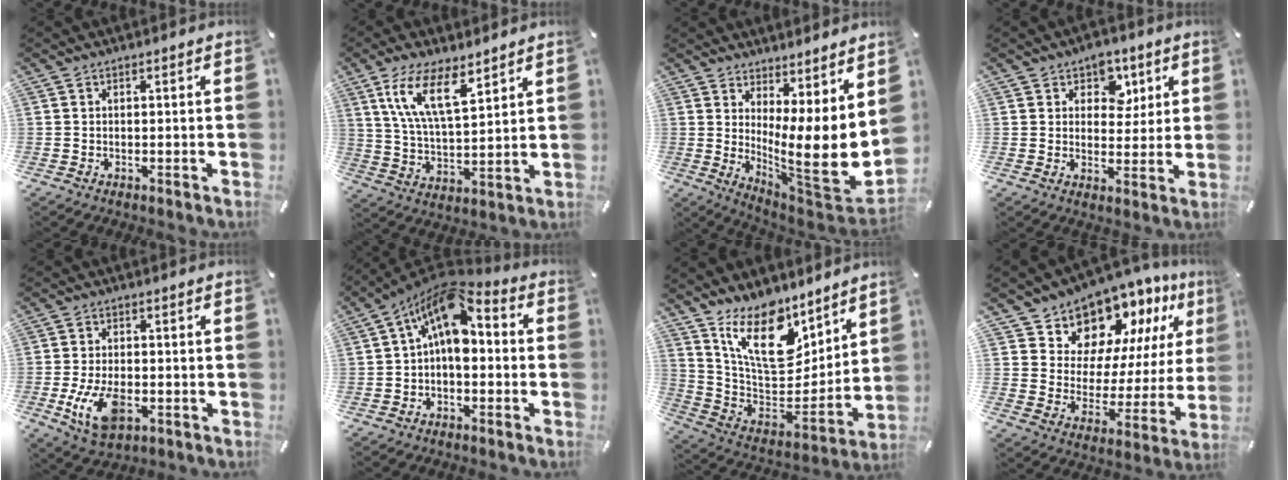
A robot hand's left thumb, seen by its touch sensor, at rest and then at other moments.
{"total": 12.2, "force": [7.8, 4.5, 8.2], "torque": [-0.193, -0.023, 0.143]}
{"total": 13.7, "force": [1.2, 1.9, 13.5], "torque": [-0.196, -0.075, 0.024]}
{"total": 7.2, "force": [3.3, 5.9, 2.3], "torque": [-0.021, -0.011, 0.053]}
{"total": 9.7, "force": [-2.7, 5.8, 7.3], "torque": [-0.158, -0.004, -0.049]}
{"total": 11.2, "force": [2.8, 6.0, 9.0], "torque": [-0.168, -0.028, 0.045]}
{"total": 18.6, "force": [12.8, 9.3, 9.8], "torque": [-0.169, -0.086, 0.232]}
{"total": 12.5, "force": [10.6, 6.6, 0.7], "torque": [-0.022, -0.117, 0.189]}